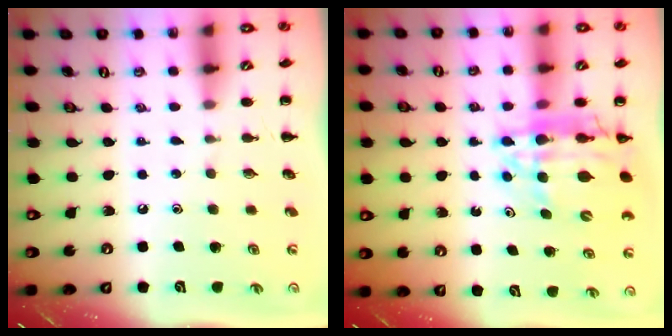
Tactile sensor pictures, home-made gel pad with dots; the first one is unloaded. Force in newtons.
{"total": 14.0, "press": 13.4, "slide": 4.0}